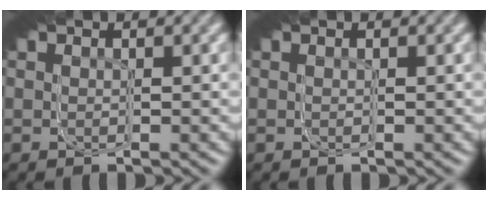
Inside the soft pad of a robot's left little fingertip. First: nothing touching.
{"total": 0.0}